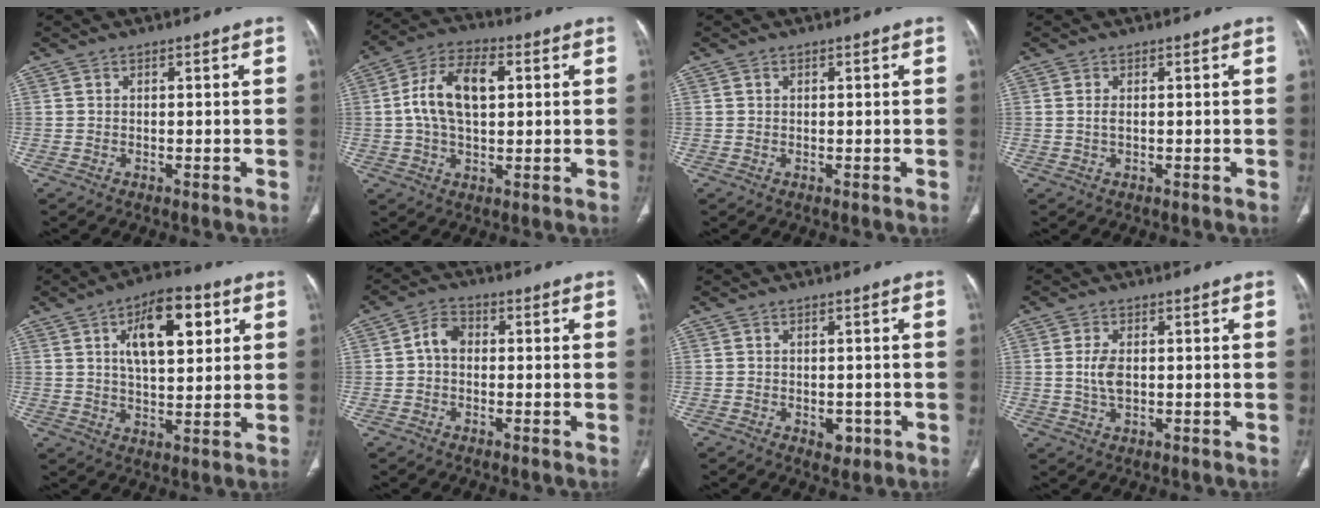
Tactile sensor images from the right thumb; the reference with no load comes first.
{"total": 12.1, "force": [1.8, 6.8, 9.9], "torque": [-0.178, 0.019, 0.028]}
{"total": 0.0}
{"total": 1.4, "force": [0.2, 0.6, 1.2], "torque": [-0.028, 0.001, 0.008]}
{"total": 14.0, "force": [4.9, 6.5, 11.4], "torque": [-0.150, -0.006, 0.078]}
{"total": 4.0, "force": [-0.1, 3.0, 2.7], "torque": [-0.040, 0.015, -0.010]}
{"total": 2.8, "force": [-1.0, 1.9, 1.8], "torque": [-0.009, 0.002, -0.008]}
{"total": 4.2, "force": [0.3, 2.3, 3.5], "torque": [-0.074, -0.002, 0.008]}